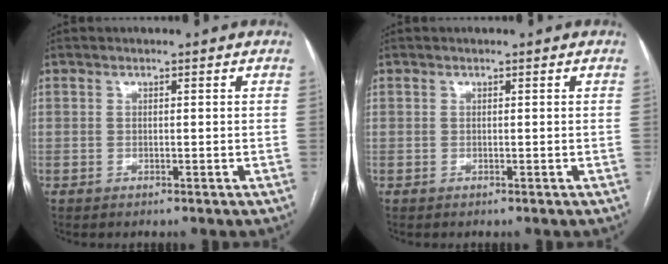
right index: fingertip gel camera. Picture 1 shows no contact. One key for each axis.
{"total": 0.0}